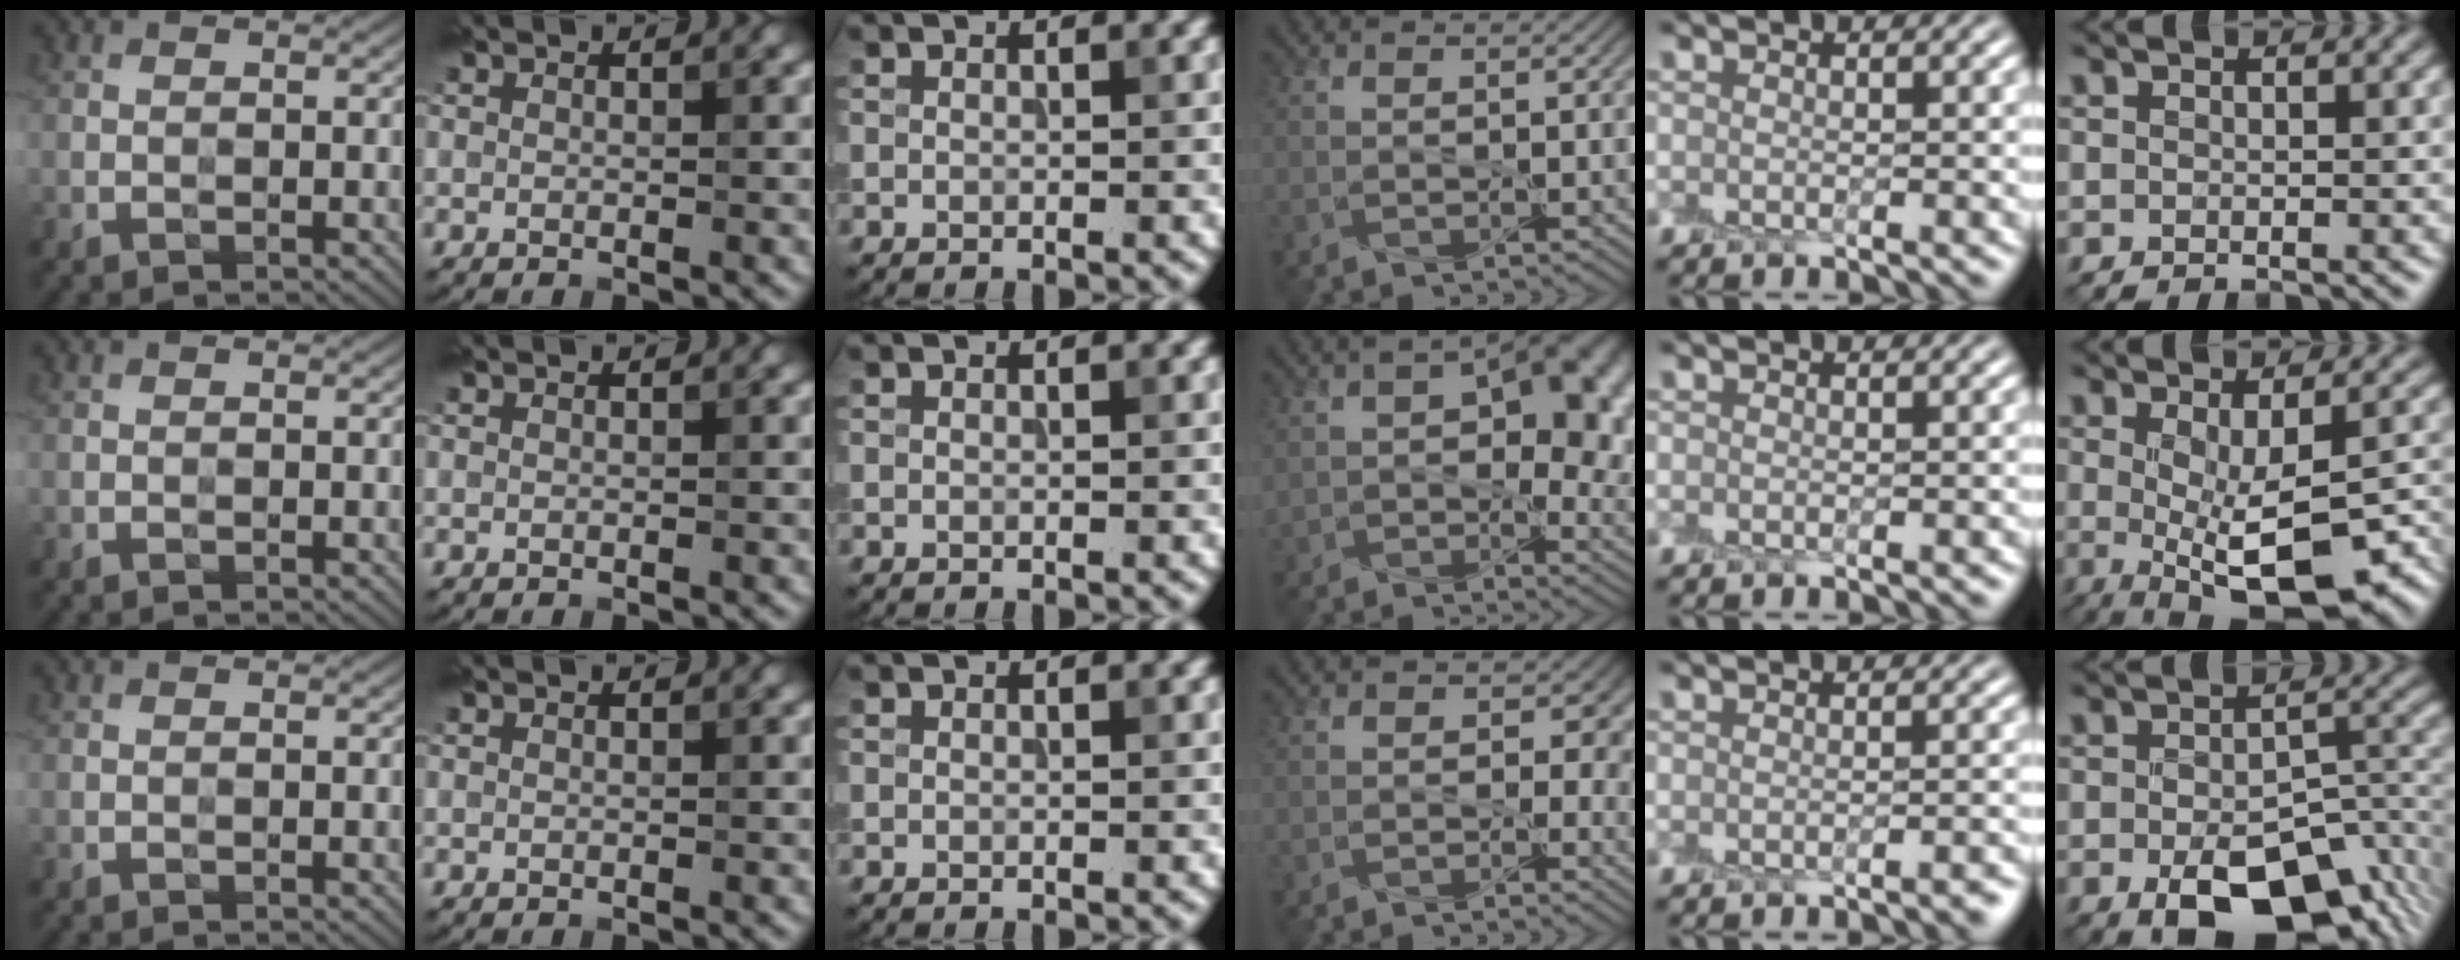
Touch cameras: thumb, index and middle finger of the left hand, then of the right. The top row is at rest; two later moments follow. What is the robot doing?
{"motion": "peel", "object": "cling film"}